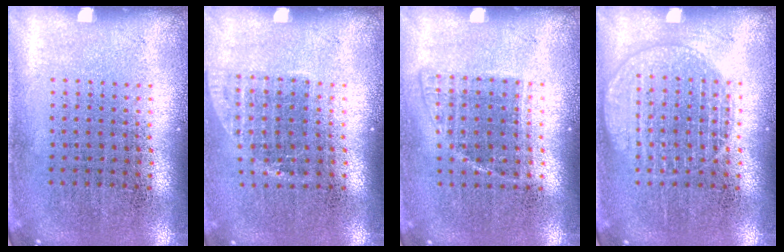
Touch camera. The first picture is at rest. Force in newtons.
{"total": 1.1, "press": 0.9, "slide": 0.6}
{"total": 1.0, "press": 0.9, "slide": 0.5}
{"total": 2.6, "press": 2.6, "slide": 0.4}